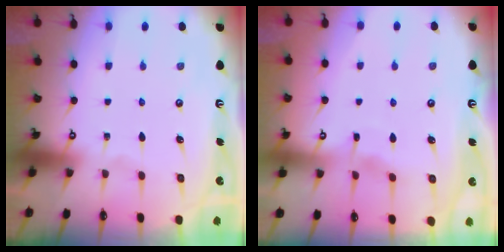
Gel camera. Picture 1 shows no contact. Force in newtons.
{"total": 2.7, "press": 2.7, "slide": 0.3}